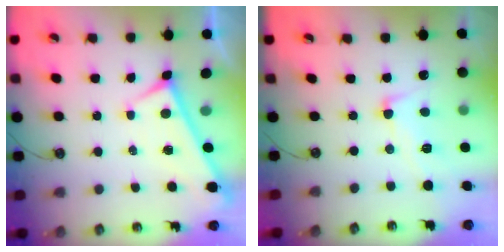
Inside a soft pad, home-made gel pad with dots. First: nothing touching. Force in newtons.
{"total": 3.3, "press": 3.1, "slide": 1.1}